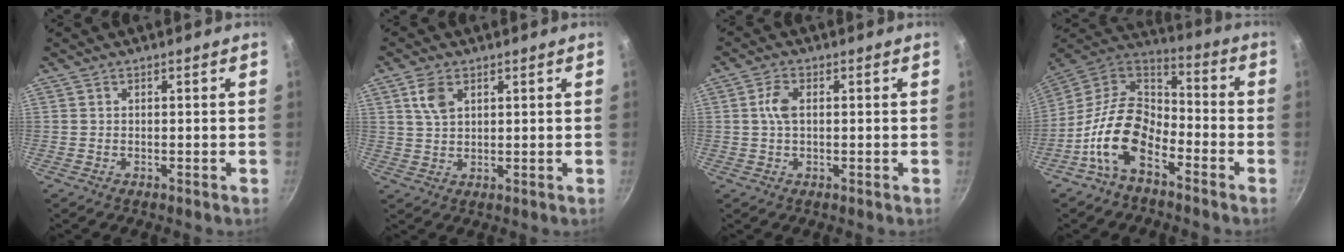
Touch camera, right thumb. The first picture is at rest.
{"total": 4.7, "force": [2.1, 2.7, 3.2], "torque": [-0.058, -0.003, 0.042]}
{"total": 3.6, "force": [0.4, 1.9, 3.0], "torque": [-0.064, 0.007, 0.005]}
{"total": 15.3, "force": [-7.3, 8.9, 10.0], "torque": [-0.171, 0.067, -0.163]}